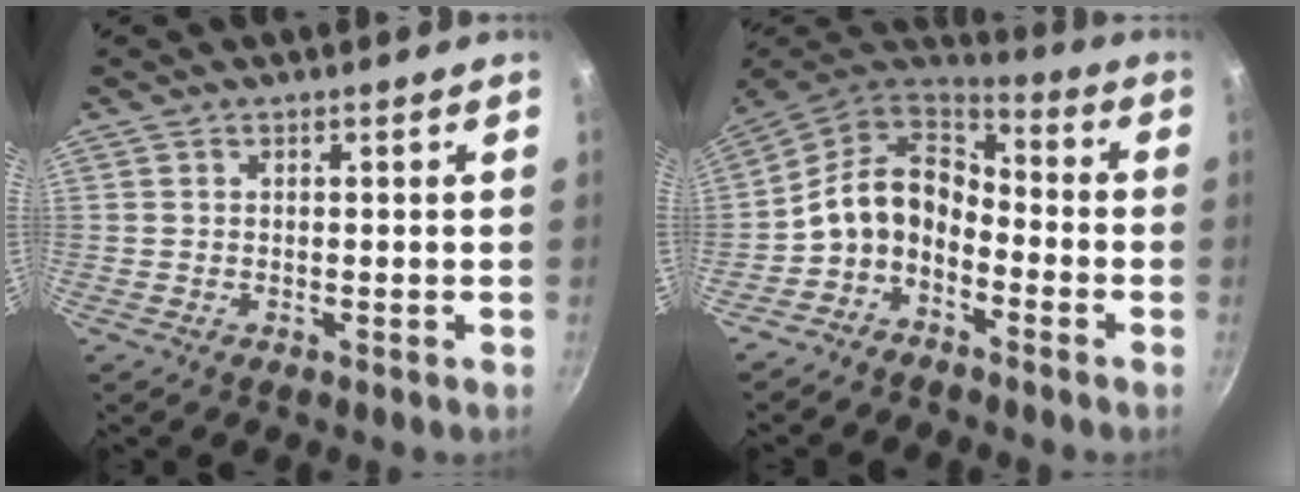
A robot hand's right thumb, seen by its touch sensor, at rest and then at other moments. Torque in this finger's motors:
{"motor_torque": [0.04, 0.52, 1.16, -0.98, 0.15]}